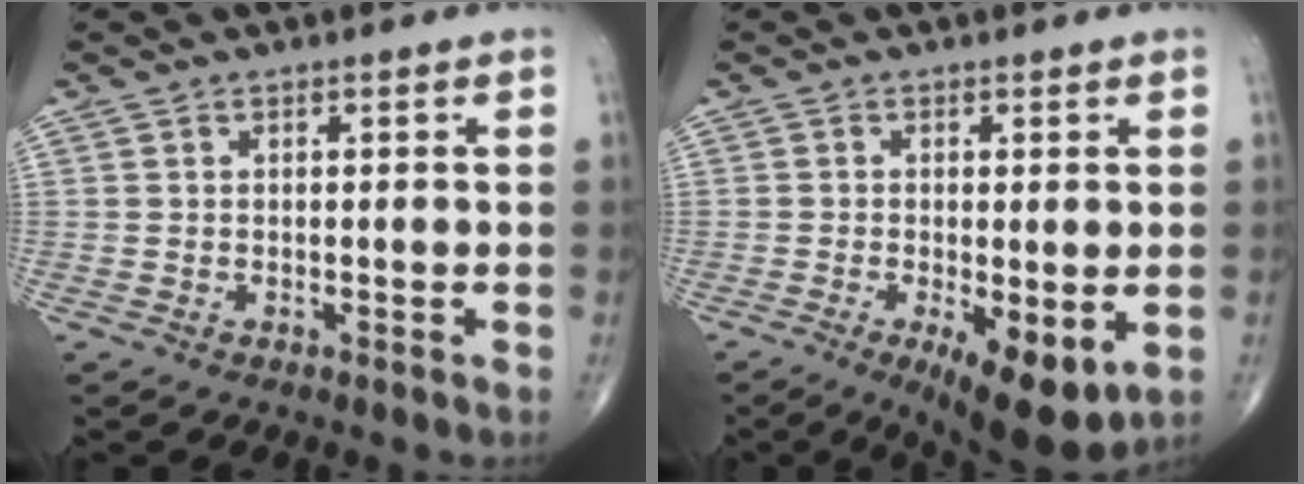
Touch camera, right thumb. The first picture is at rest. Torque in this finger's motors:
{"motor_torque": [0.04, 0.37, 0.23, 0.12, -0.02]}